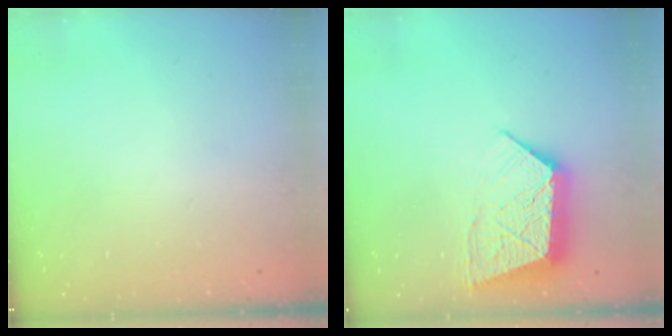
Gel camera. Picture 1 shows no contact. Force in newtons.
{"total": 11.6, "press": 11.6, "slide": 0.9}